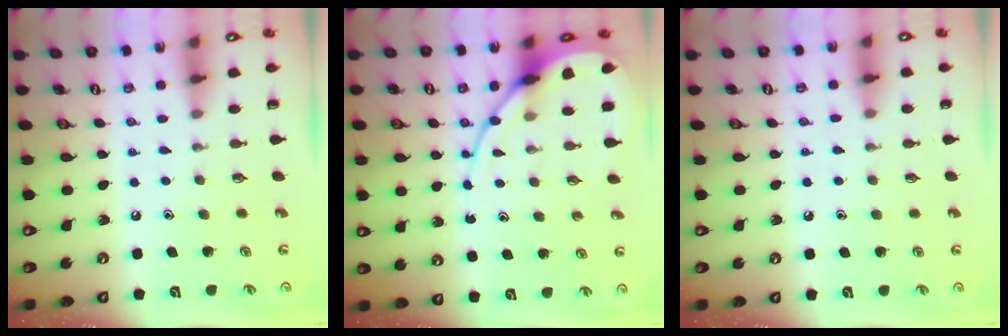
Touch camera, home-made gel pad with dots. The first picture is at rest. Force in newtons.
{"total": 10.4, "press": 10.4, "slide": 1.0}
{"total": 3.0, "press": 3.0, "slide": 0.4}